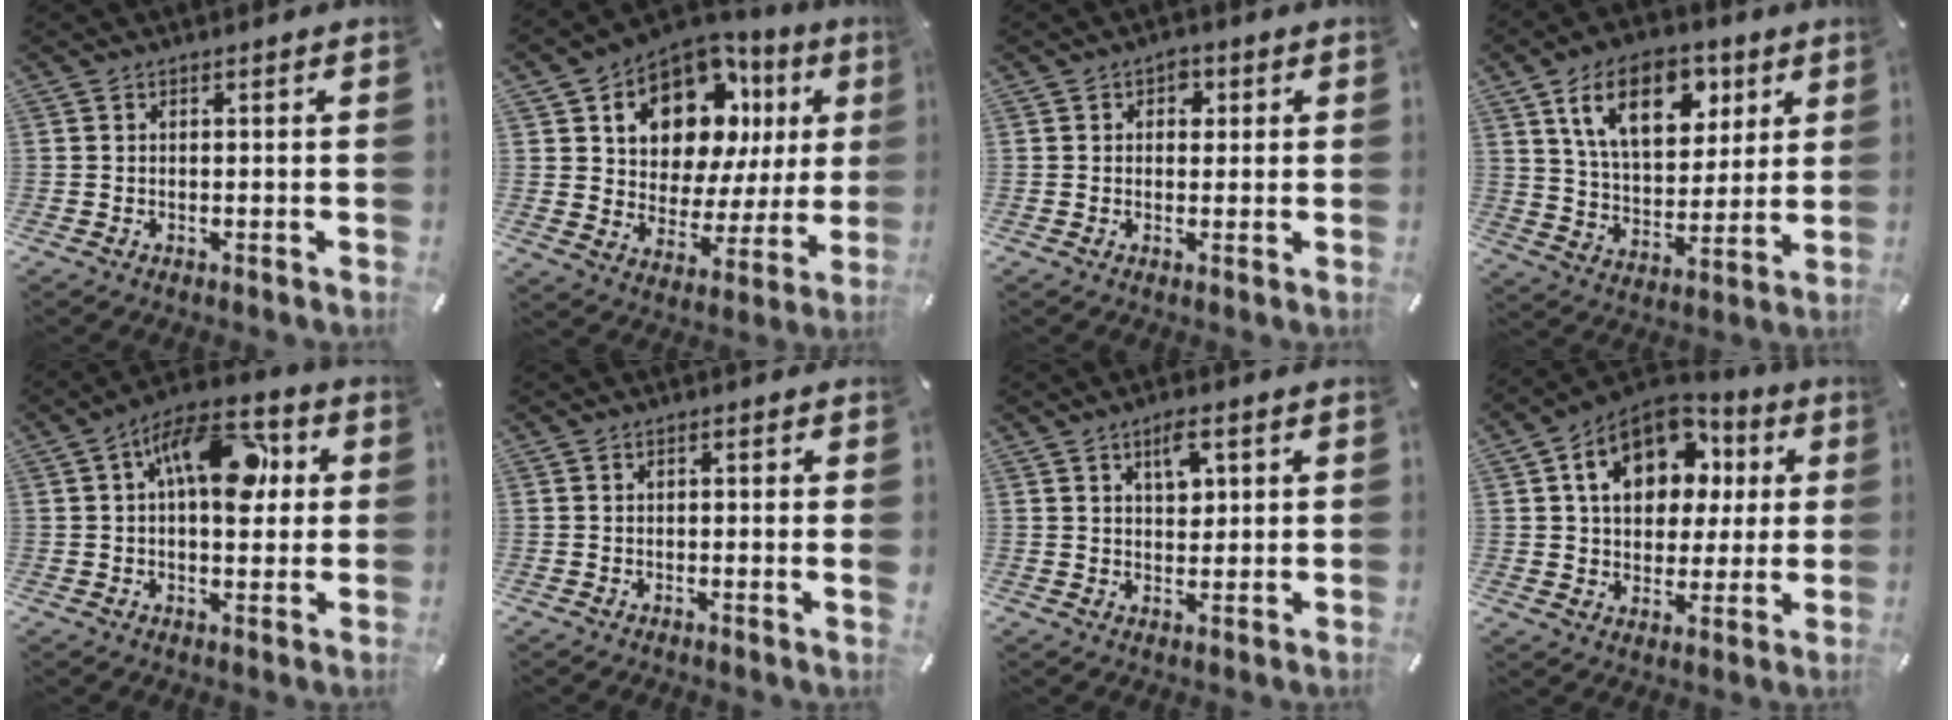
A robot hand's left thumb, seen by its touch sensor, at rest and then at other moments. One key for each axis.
{"total": 13.5, "fx": 7.8, "fy": 8.9, "fz": 6.4, "tx": -0.116, "ty": -0.060, "tz": 0.141}
{"total": 2.6, "fx": 0.5, "fy": 2.3, "fz": 1.1, "tx": 0.006, "ty": -0.005, "tz": -0.001}
{"total": 16.8, "fx": 8.1, "fy": 10.5, "fz": 10.4, "tx": -0.180, "ty": -0.013, "tz": 0.146}
{"total": 15.2, "fx": 4.1, "fy": 8.2, "fz": 12.1, "tx": -0.170, "ty": -0.007, "tz": 0.070}
{"total": 1.6, "fx": 0.1, "fy": -0.1, "fz": 1.6, "tx": -0.027, "ty": -0.007, "tz": 0.000}
{"total": 5.2, "fx": 2.5, "fy": 3.0, "fz": 3.5, "tx": -0.037, "ty": -0.008, "tz": 0.035}
{"total": 15.3, "fx": 5.7, "fy": 11.5, "fz": 8.3, "tx": -0.134, "ty": -0.010, "tz": 0.109}